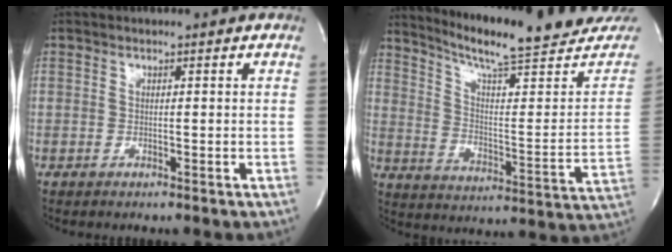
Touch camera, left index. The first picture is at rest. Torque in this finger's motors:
{"motor_torque": [-0.09, -0.06, 0.25, 0.08]}